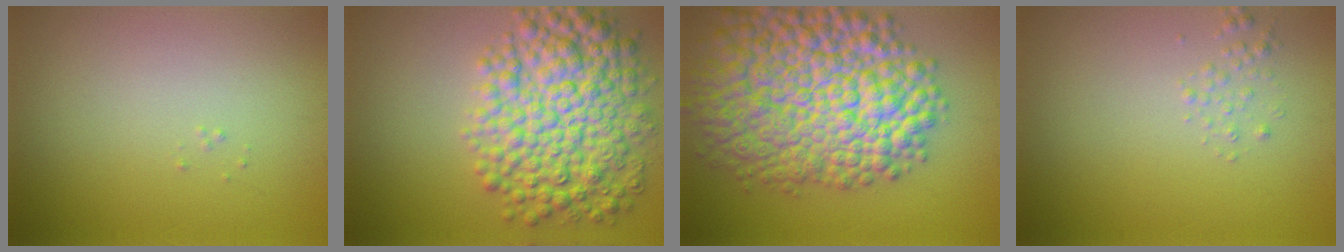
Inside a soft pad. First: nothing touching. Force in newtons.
{"total": 9.0, "press": 9.0, "slide": 0.0}
{"total": 14.0, "press": 14.0, "slide": 0.4}
{"total": 0.9, "press": 0.9, "slide": 0.1}